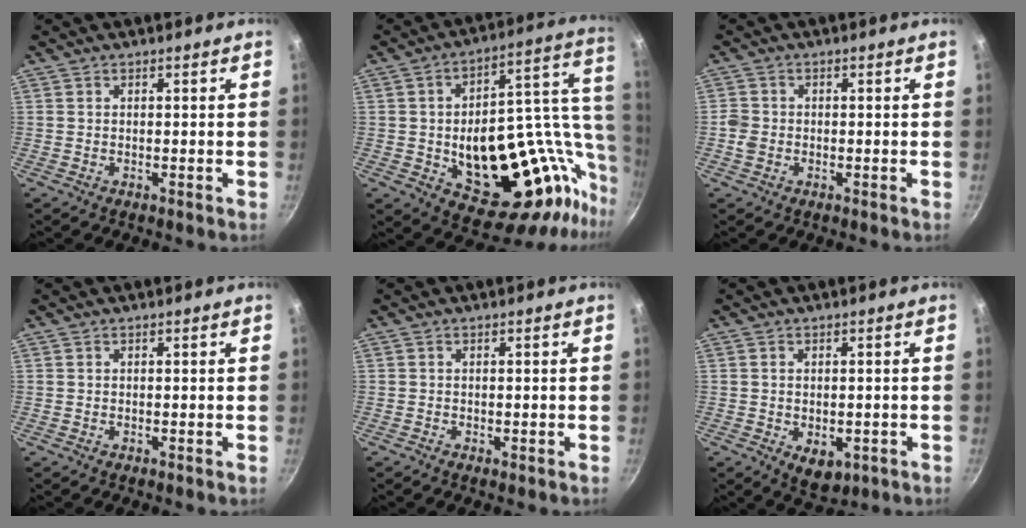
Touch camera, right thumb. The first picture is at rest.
{"total": 28.9, "force": [-3.0, 15.9, 24.0], "torque": [-0.268, 0.023, -0.022]}
{"total": 2.7, "force": [-0.7, 2.3, 1.2], "torque": [-0.020, 0.012, -0.016]}
{"total": 0.0}
{"total": 0.6, "force": [-0.3, 0.4, 0.4], "torque": [-0.003, -0.001, -0.005]}
{"total": 5.6, "force": [-1.5, 3.5, 4.0], "torque": [-0.048, -0.005, -0.012]}